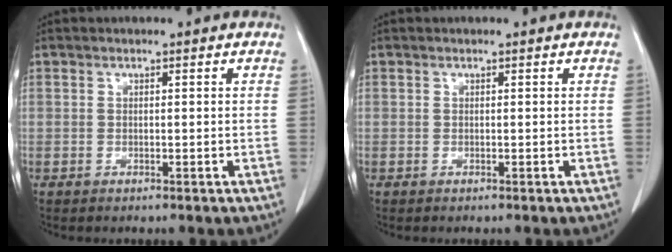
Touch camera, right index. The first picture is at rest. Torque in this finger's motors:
{"motor_torque": [-0.01, 0.00, 0.00, 0.00]}